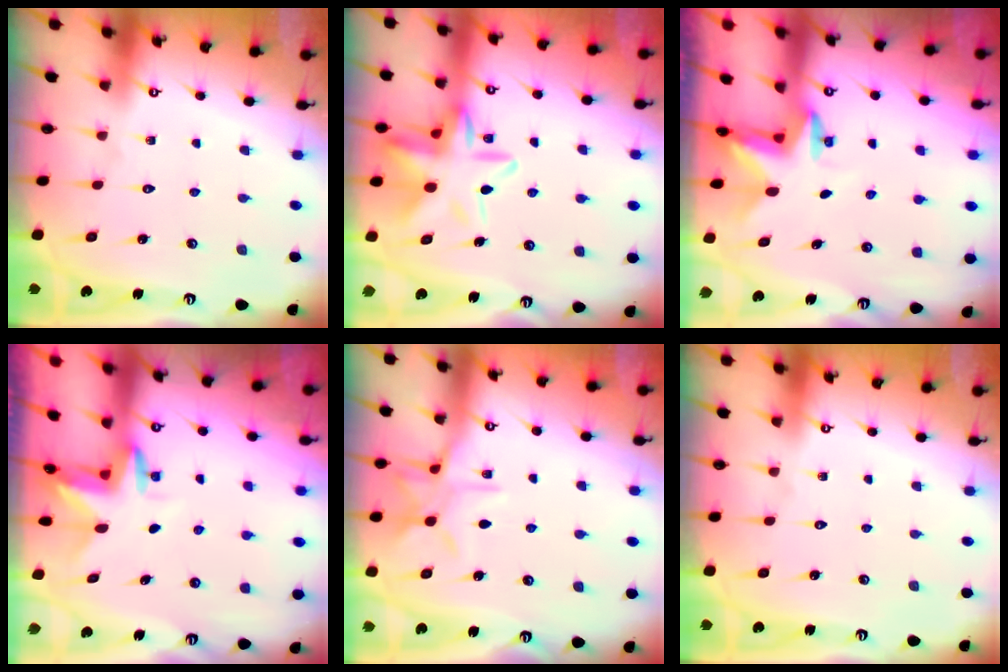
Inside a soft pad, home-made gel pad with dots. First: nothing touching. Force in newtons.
{"total": 14.3, "press": 14.2, "slide": 1.3}
{"total": 2.5, "press": 2.4, "slide": 0.5}
{"total": 3.0, "press": 3.0, "slide": 0.2}
{"total": 10.2, "press": 10.2, "slide": 0.9}
{"total": 0.0}